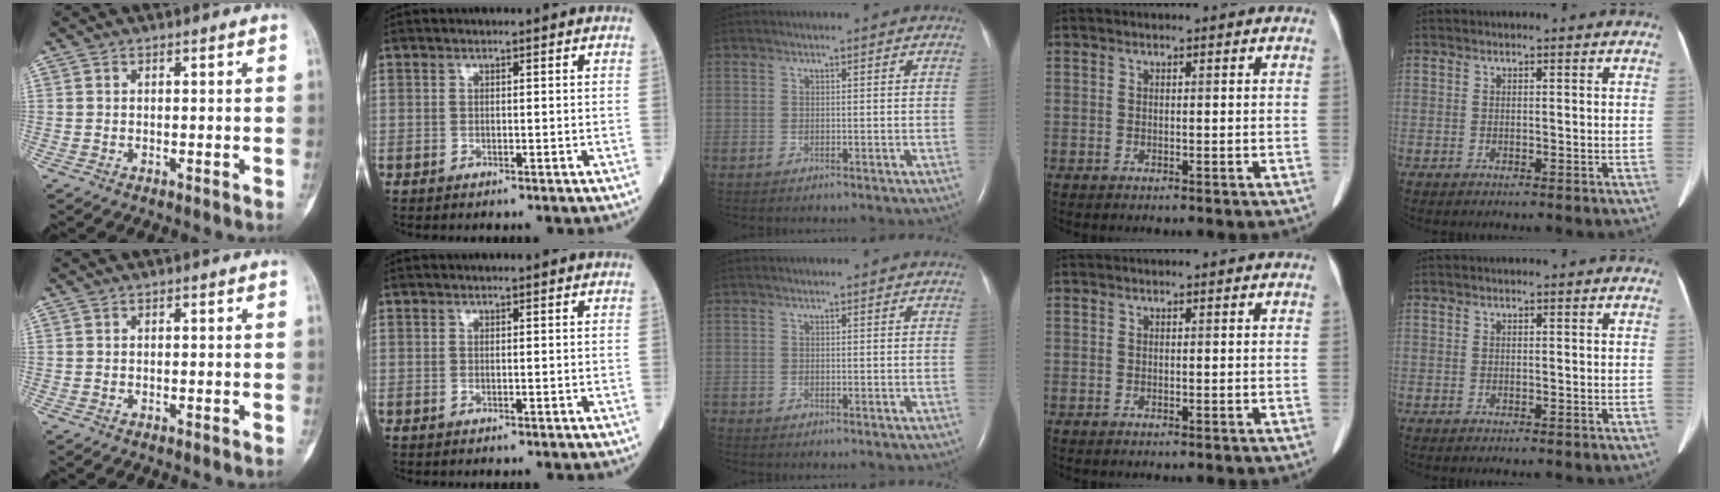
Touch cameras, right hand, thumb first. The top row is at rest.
{}